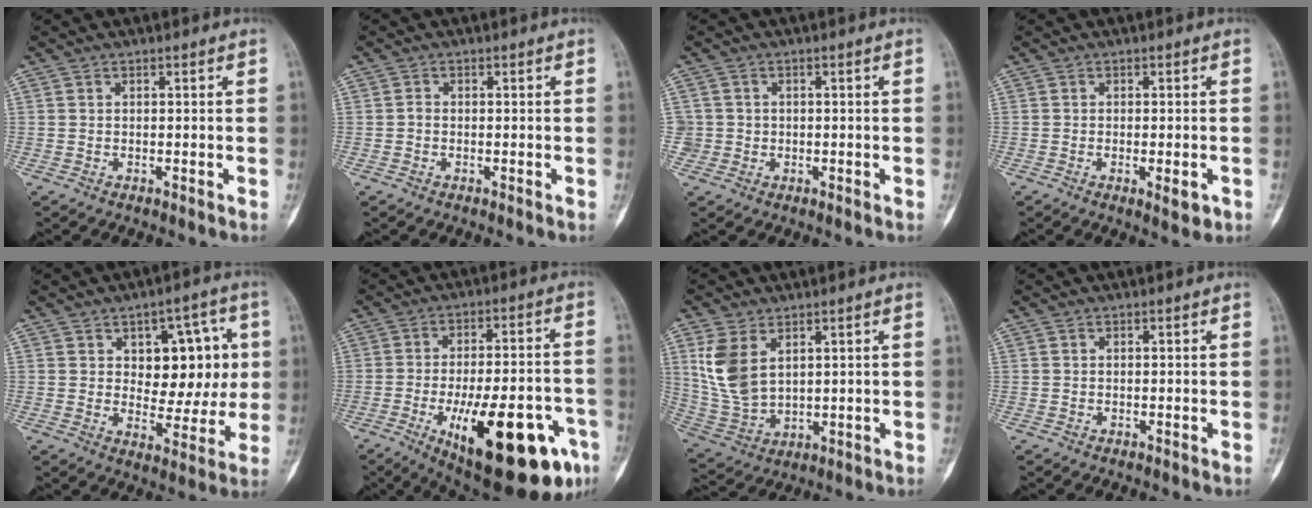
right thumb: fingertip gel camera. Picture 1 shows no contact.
{"total": 0.7, "force": [-0.2, 0.5, 0.4], "torque": [-0.004, 0.002, -0.009]}
{"total": 2.4, "force": [-0.1, 2.4, -0.1], "torque": [0.020, 0.008, -0.002]}
{"total": 3.6, "force": [-1.3, 1.2, 3.2], "torque": [-0.037, -0.004, -0.012]}
{"total": 13.0, "force": [2.8, 7.8, 10.0], "torque": [-0.076, -0.003, 0.041]}
{"total": 25.7, "force": [-10.5, 9.1, 21.6], "torque": [-0.265, 0.022, -0.136]}
{"total": 9.9, "force": [3.8, 6.0, 6.9], "torque": [-0.139, -0.015, 0.094]}
{"total": 0.0}